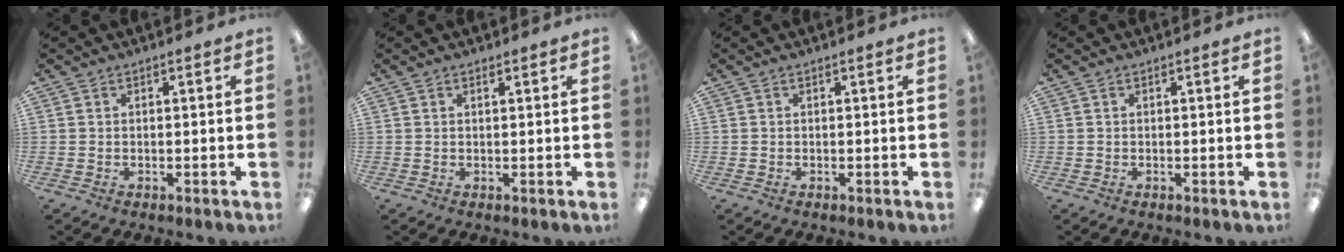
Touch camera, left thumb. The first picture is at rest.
{"total": 0.7, "force": [0.5, 0.2, 0.3], "torque": [0.001, -0.003, 0.008]}
{"total": 0.0}
{"total": 0.0}